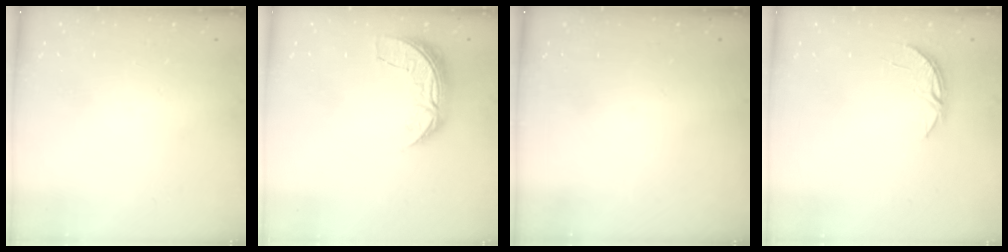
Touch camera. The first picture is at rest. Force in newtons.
{"total": 7.3, "press": 7.3, "slide": 0.4}
{"total": 0.0}
{"total": 4.2, "press": 4.2, "slide": 0.3}